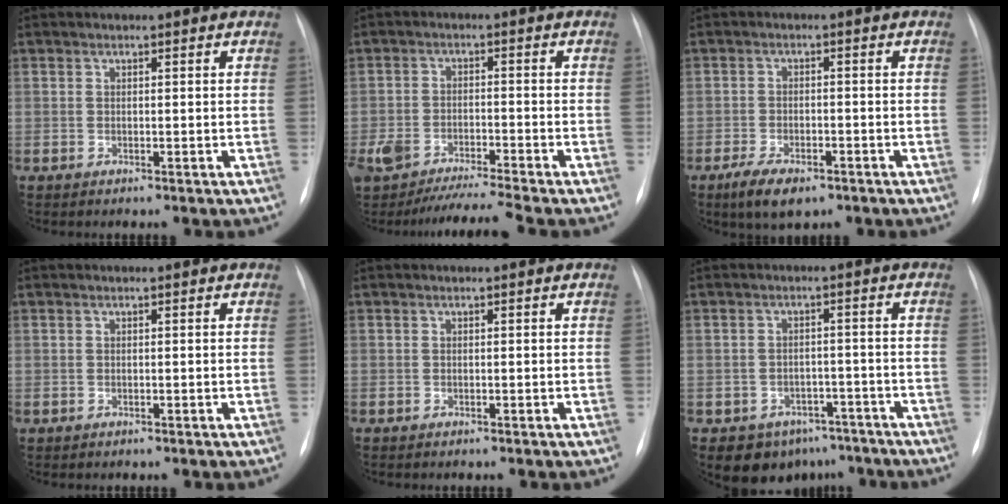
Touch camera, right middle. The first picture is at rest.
{"total": 9.8, "force": [-8.9, -0.1, 4.1], "torque": [-0.078, -0.004, -0.153]}
{"total": 6.0, "force": [-4.0, 2.5, 3.8], "torque": [-0.072, -0.008, -0.063]}
{"total": 0.0}
{"total": 0.0}
{"total": 8.1, "force": [-5.8, 5.5, 1.5], "torque": [-0.006, 0.018, -0.073]}